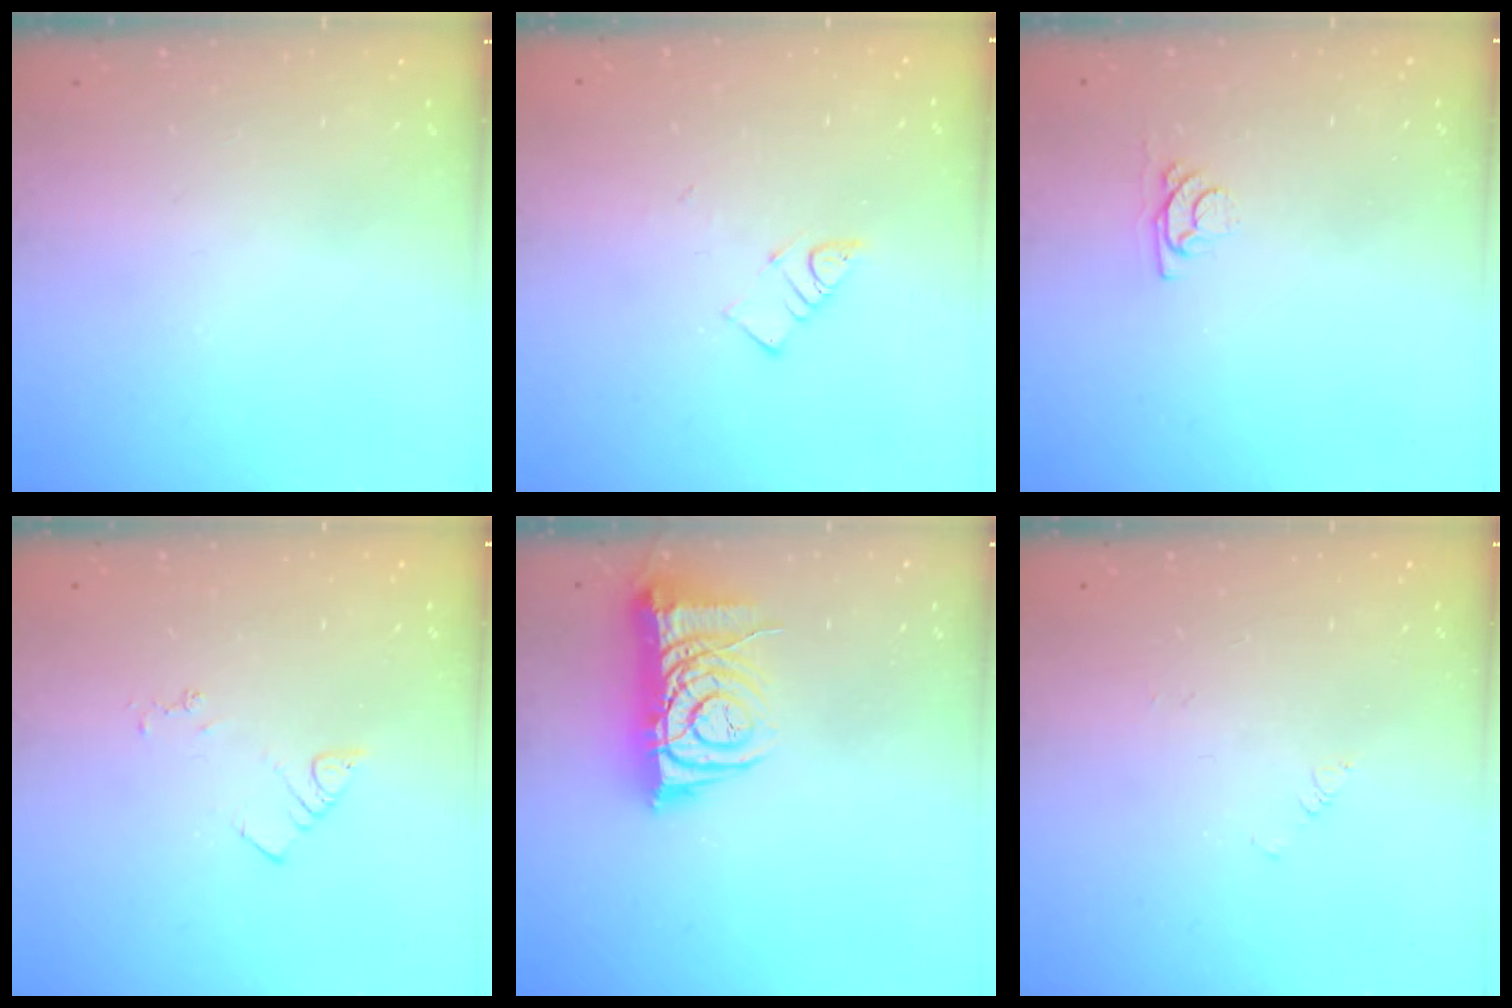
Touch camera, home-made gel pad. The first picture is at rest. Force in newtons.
{"total": 3.9, "press": 3.9, "slide": 0.5}
{"total": 3.8, "press": 3.8, "slide": 0.4}
{"total": 3.0, "press": 3.0, "slide": 0.4}
{"total": 9.5, "press": 9.4, "slide": 1.1}
{"total": 1.4, "press": 1.3, "slide": 0.3}